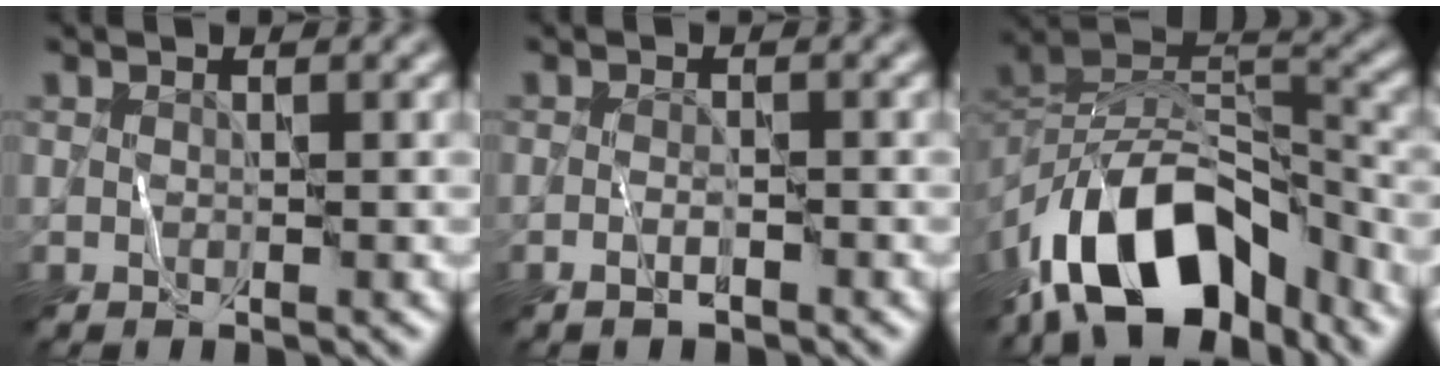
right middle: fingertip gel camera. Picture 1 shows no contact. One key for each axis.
{"total": 1.0, "fx": -0.7, "fy": 0.1, "fz": 0.7, "tx": -0.013, "ty": 0.002, "tz": -0.016}
{"total": 13.3, "fx": -8.3, "fy": 6.2, "fz": 8.3, "tx": -0.149, "ty": 0.019, "tz": -0.154}